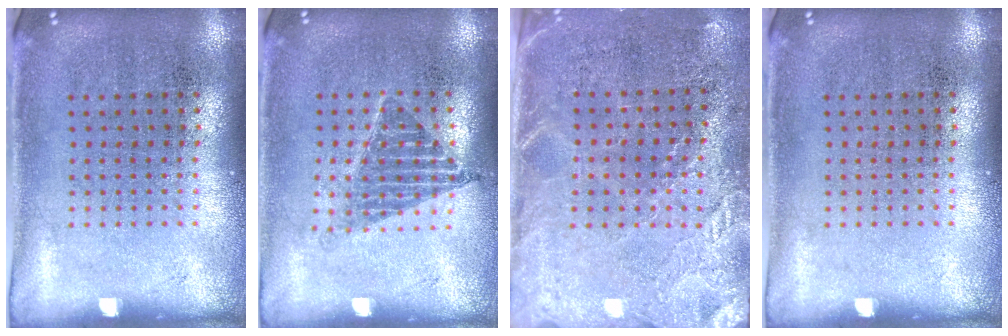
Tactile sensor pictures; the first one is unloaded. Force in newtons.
{"total": 1.1, "press": 1.0, "slide": 0.6}
{"total": 3.0, "press": 2.7, "slide": 1.2}
{"total": 0.0}